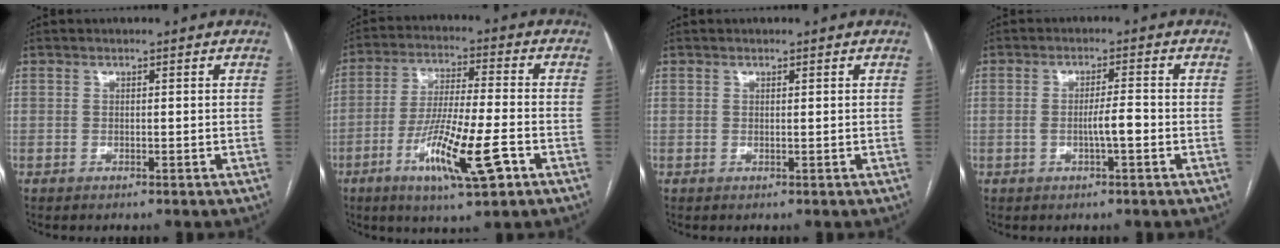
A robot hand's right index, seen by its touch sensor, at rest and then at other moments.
{"total": 13.2, "force": [-5.4, 1.2, 12.0], "torque": [-0.225, -0.018, -0.093]}
{"total": 0.0}
{"total": 3.5, "force": [-0.9, 0.2, 3.4], "torque": [-0.056, 0.001, -0.015]}